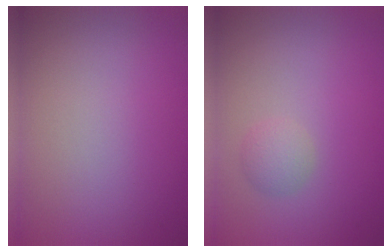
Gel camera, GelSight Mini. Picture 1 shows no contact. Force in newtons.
{"total": 1.4, "press": 1.4, "slide": 0.1}